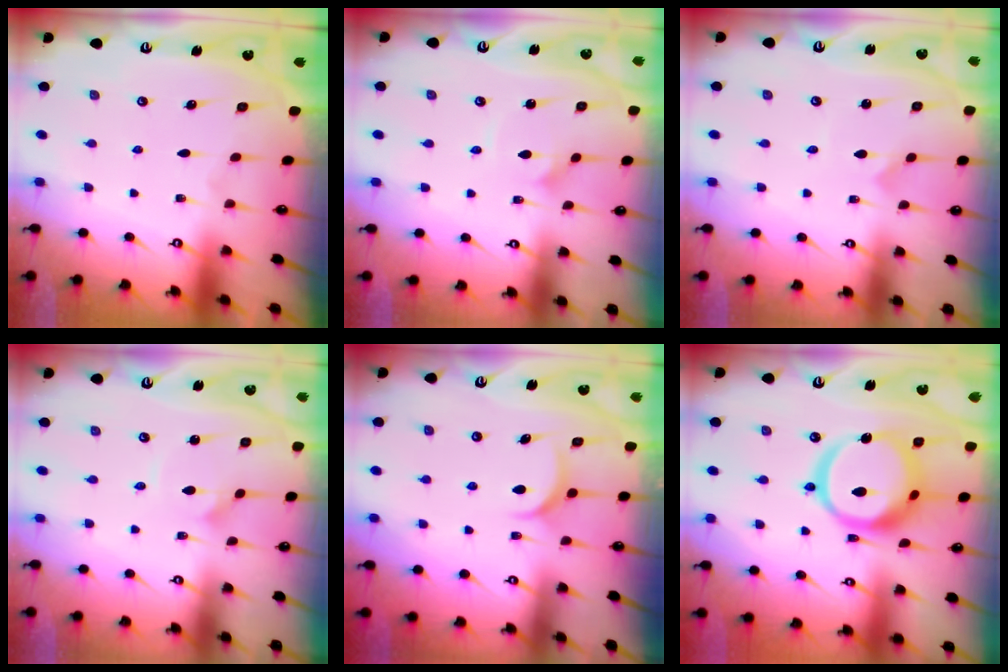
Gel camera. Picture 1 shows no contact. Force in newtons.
{"total": 2.6, "press": 2.6, "slide": 0.2}
{"total": 0.0}
{"total": 2.2, "press": 2.2, "slide": 0.1}
{"total": 4.2, "press": 4.2, "slide": 0.2}
{"total": 18.5, "press": 18.4, "slide": 2.1}